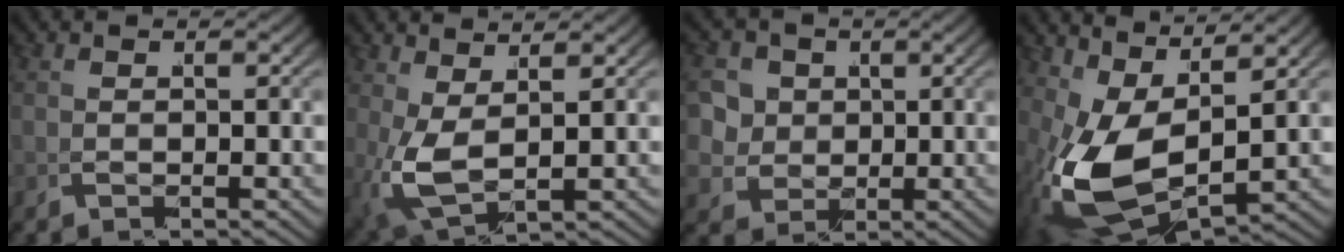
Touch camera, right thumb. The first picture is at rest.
{"total": 5.0, "force": [1.0, 2.5, 4.2], "torque": [-0.108, -0.025, 0.043]}
{"total": 7.0, "force": [0.8, 6.1, 3.2], "torque": [-0.091, -0.034, 0.030]}
{"total": 9.9, "force": [0.3, 5.7, 8.0], "torque": [-0.195, -0.052, 0.036]}